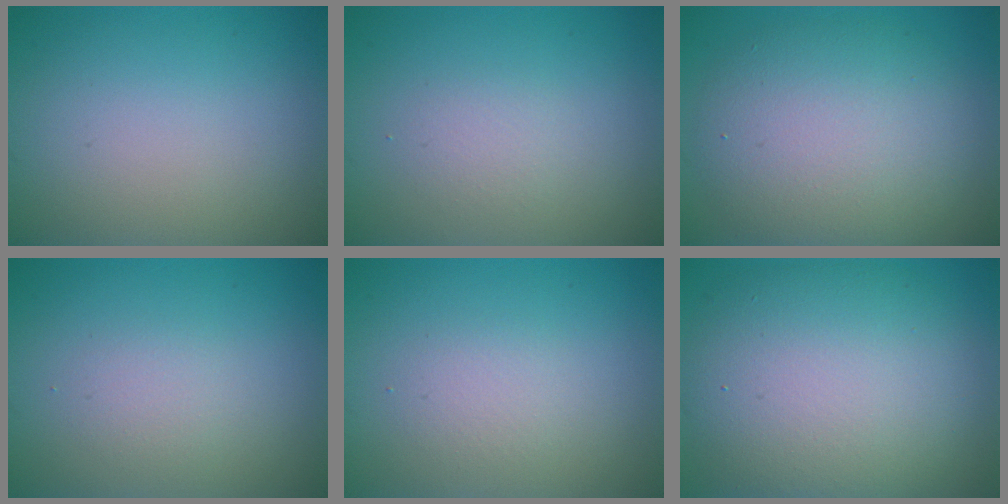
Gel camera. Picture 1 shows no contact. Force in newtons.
{"total": 1.3, "press": 1.3, "slide": 0.1}
{"total": 7.5, "press": 7.5, "slide": 0.4}
{"total": 1.4, "press": 1.4, "slide": 0.1}
{"total": 1.7, "press": 1.7, "slide": 0.1}
{"total": 11.0, "press": 11.0, "slide": 0.7}